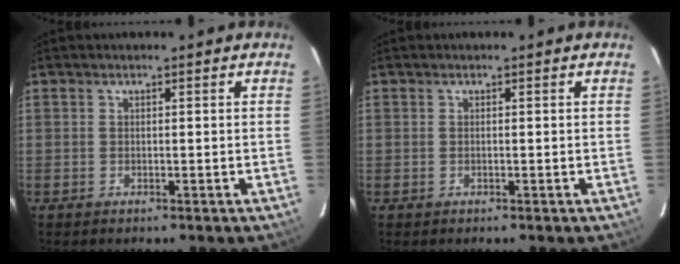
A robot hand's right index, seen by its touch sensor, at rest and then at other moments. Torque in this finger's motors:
{"motor_torque": [0.00, 0.00, 0.03, 0.00]}